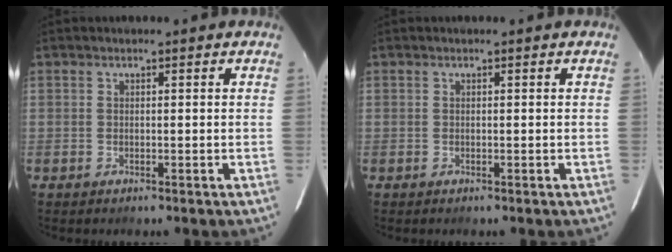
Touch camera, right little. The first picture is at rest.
{"total": 0.0}